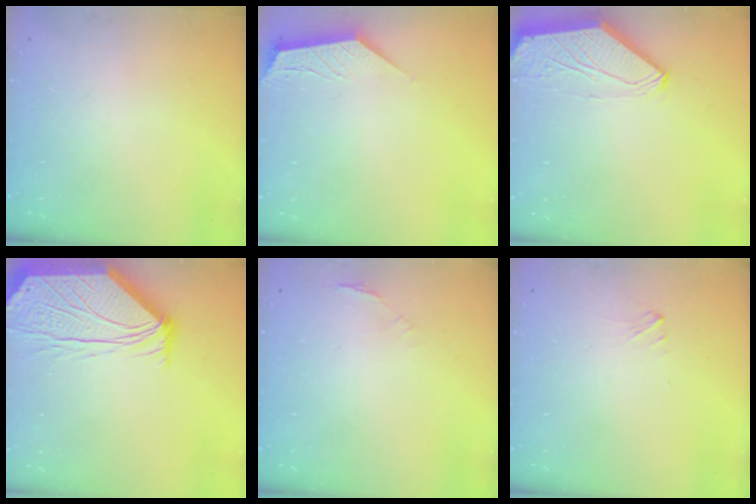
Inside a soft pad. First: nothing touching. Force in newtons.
{"total": 2.0, "press": 2.0, "slide": 0.4}
{"total": 0.0}
{"total": 8.3, "press": 8.2, "slide": 0.6}
{"total": 1.5, "press": 1.4, "slide": 0.5}
{"total": 1.5, "press": 1.5, "slide": 0.2}